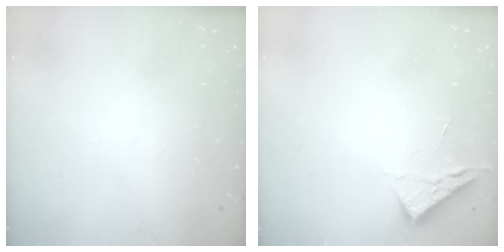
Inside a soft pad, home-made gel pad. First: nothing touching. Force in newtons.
{"total": 3.5, "press": 3.4, "slide": 0.5}